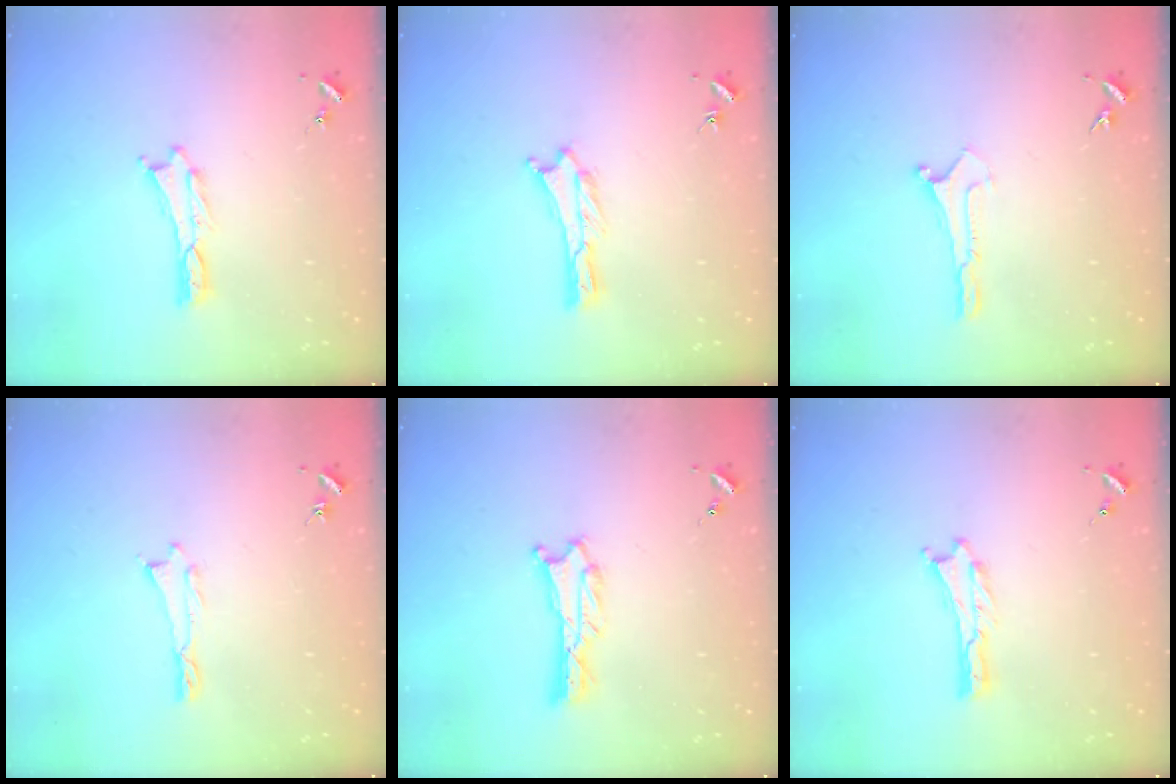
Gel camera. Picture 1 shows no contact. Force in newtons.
{"total": 0.0}
{"total": 0.0}
{"total": 0.0}
{"total": 0.9, "press": 0.9, "slide": 0.1}
{"total": 0.0}